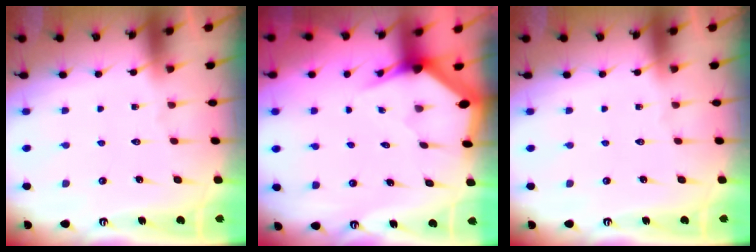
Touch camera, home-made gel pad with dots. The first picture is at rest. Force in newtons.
{"total": 3.4, "press": 3.4, "slide": 0.2}
{"total": 0.0}